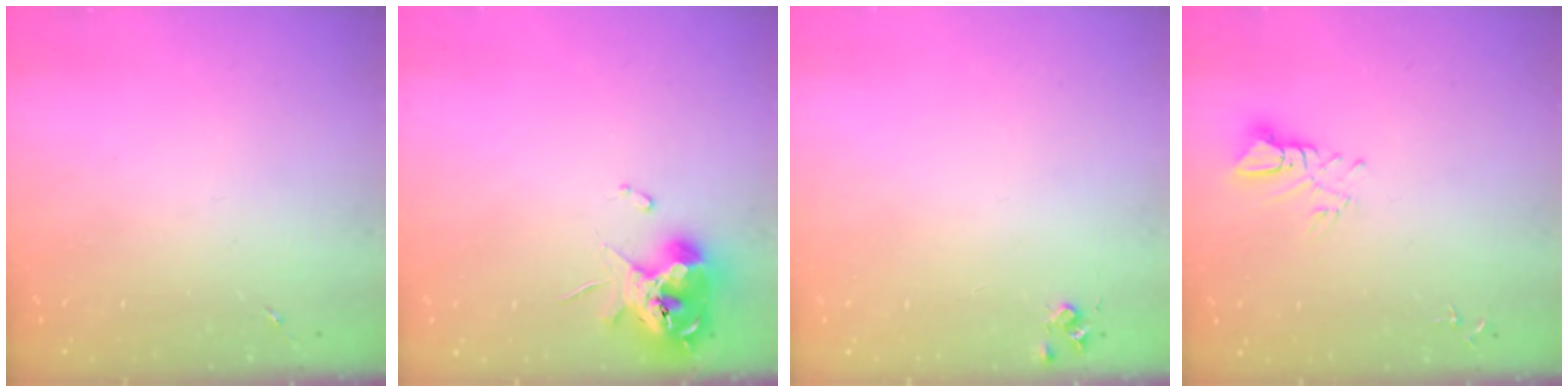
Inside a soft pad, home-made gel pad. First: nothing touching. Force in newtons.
{"total": 11.3, "press": 11.2, "slide": 1.6}
{"total": 4.4, "press": 4.4, "slide": 0.5}
{"total": 5.6, "press": 5.6, "slide": 0.6}